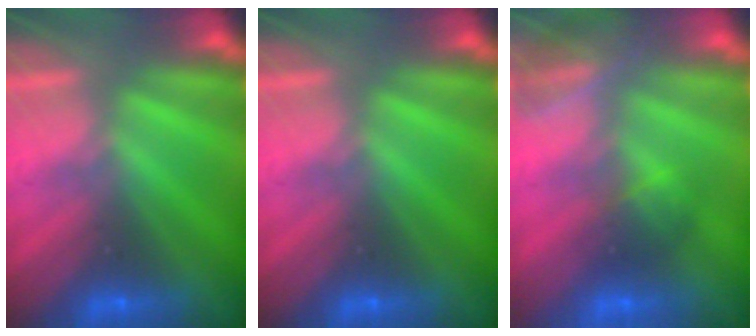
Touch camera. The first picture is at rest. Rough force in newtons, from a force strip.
{"total": 0.0}
{"total": 3.3}